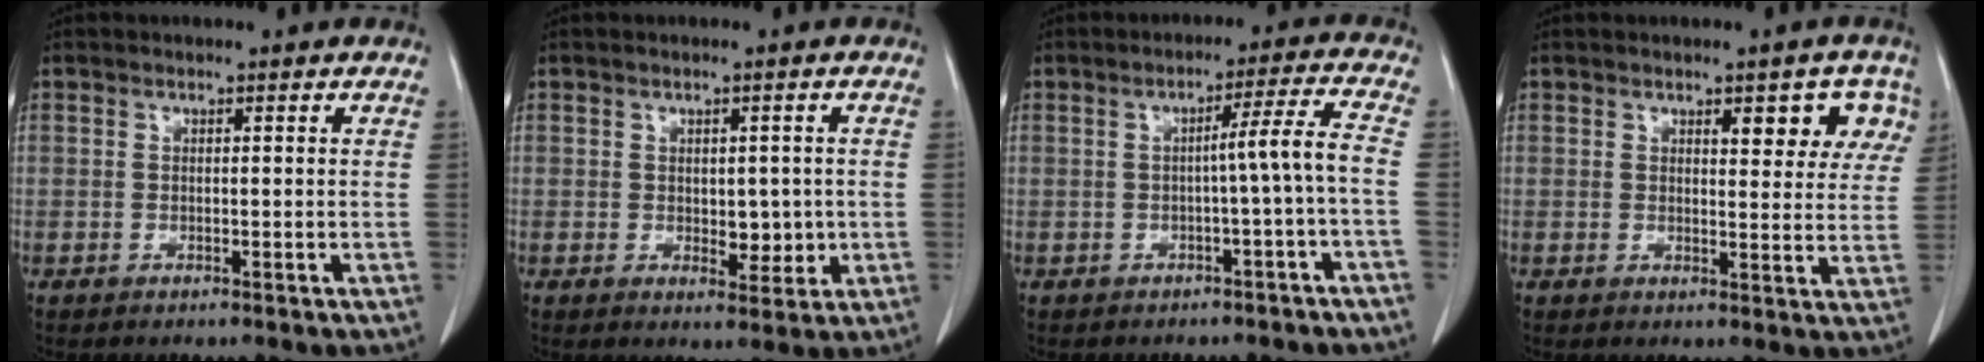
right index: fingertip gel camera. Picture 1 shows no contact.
{"total": 4.0, "force": [-0.1, 2.3, 3.2], "torque": [-0.033, -0.003, 0.008]}
{"total": 5.2, "force": [-1.3, -1.1, 4.8], "torque": [-0.072, 0.012, -0.018]}
{"total": 6.8, "force": [3.4, 2.6, 5.3], "torque": [-0.049, 0.009, 0.037]}